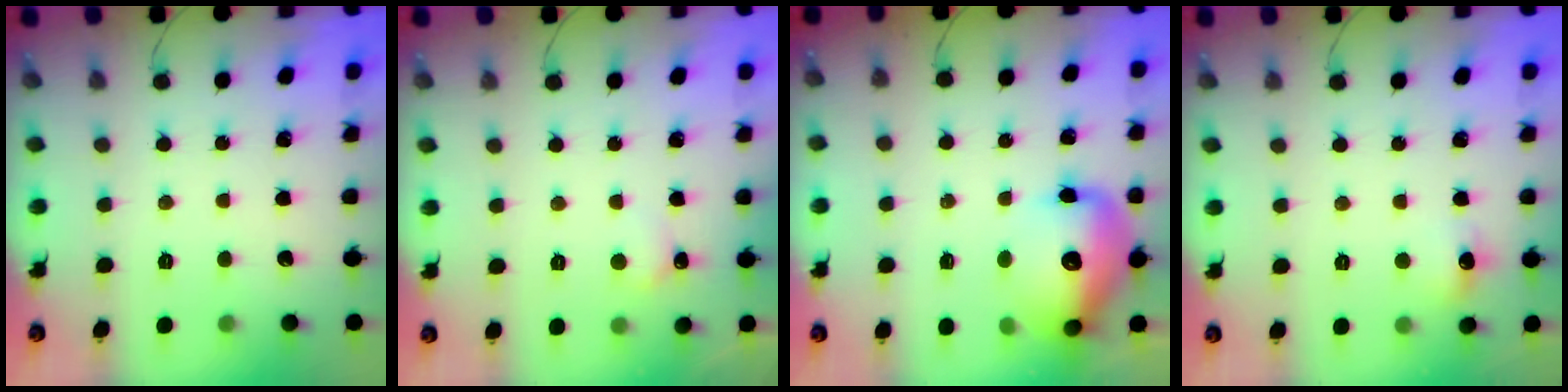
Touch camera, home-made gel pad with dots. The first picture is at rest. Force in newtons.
{"total": 3.8, "press": 3.6, "slide": 1.4}
{"total": 15.7, "press": 15.4, "slide": 3.4}
{"total": 6.6, "press": 6.4, "slide": 1.8}